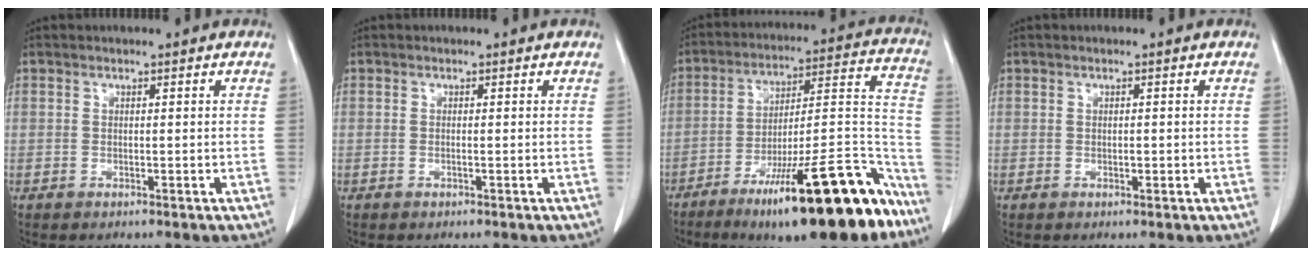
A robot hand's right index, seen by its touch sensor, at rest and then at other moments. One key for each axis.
{"total": 0.0}
{"total": 24.7, "fx": -16.2, "fy": 4.6, "fz": 18.0, "tx": -0.194, "ty": 0.031, "tz": -0.252}
{"total": 0.7, "fx": -0.1, "fy": 0.5, "fz": 0.4, "tx": -0.006, "ty": 0.001, "tz": -0.002}